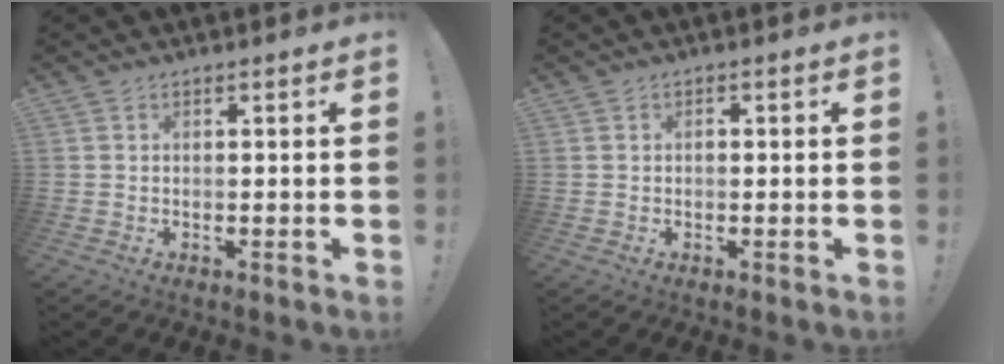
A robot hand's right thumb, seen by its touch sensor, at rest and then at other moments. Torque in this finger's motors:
{"motor_torque": [-0.20, -0.04, -0.03, 0.10, 0.01]}